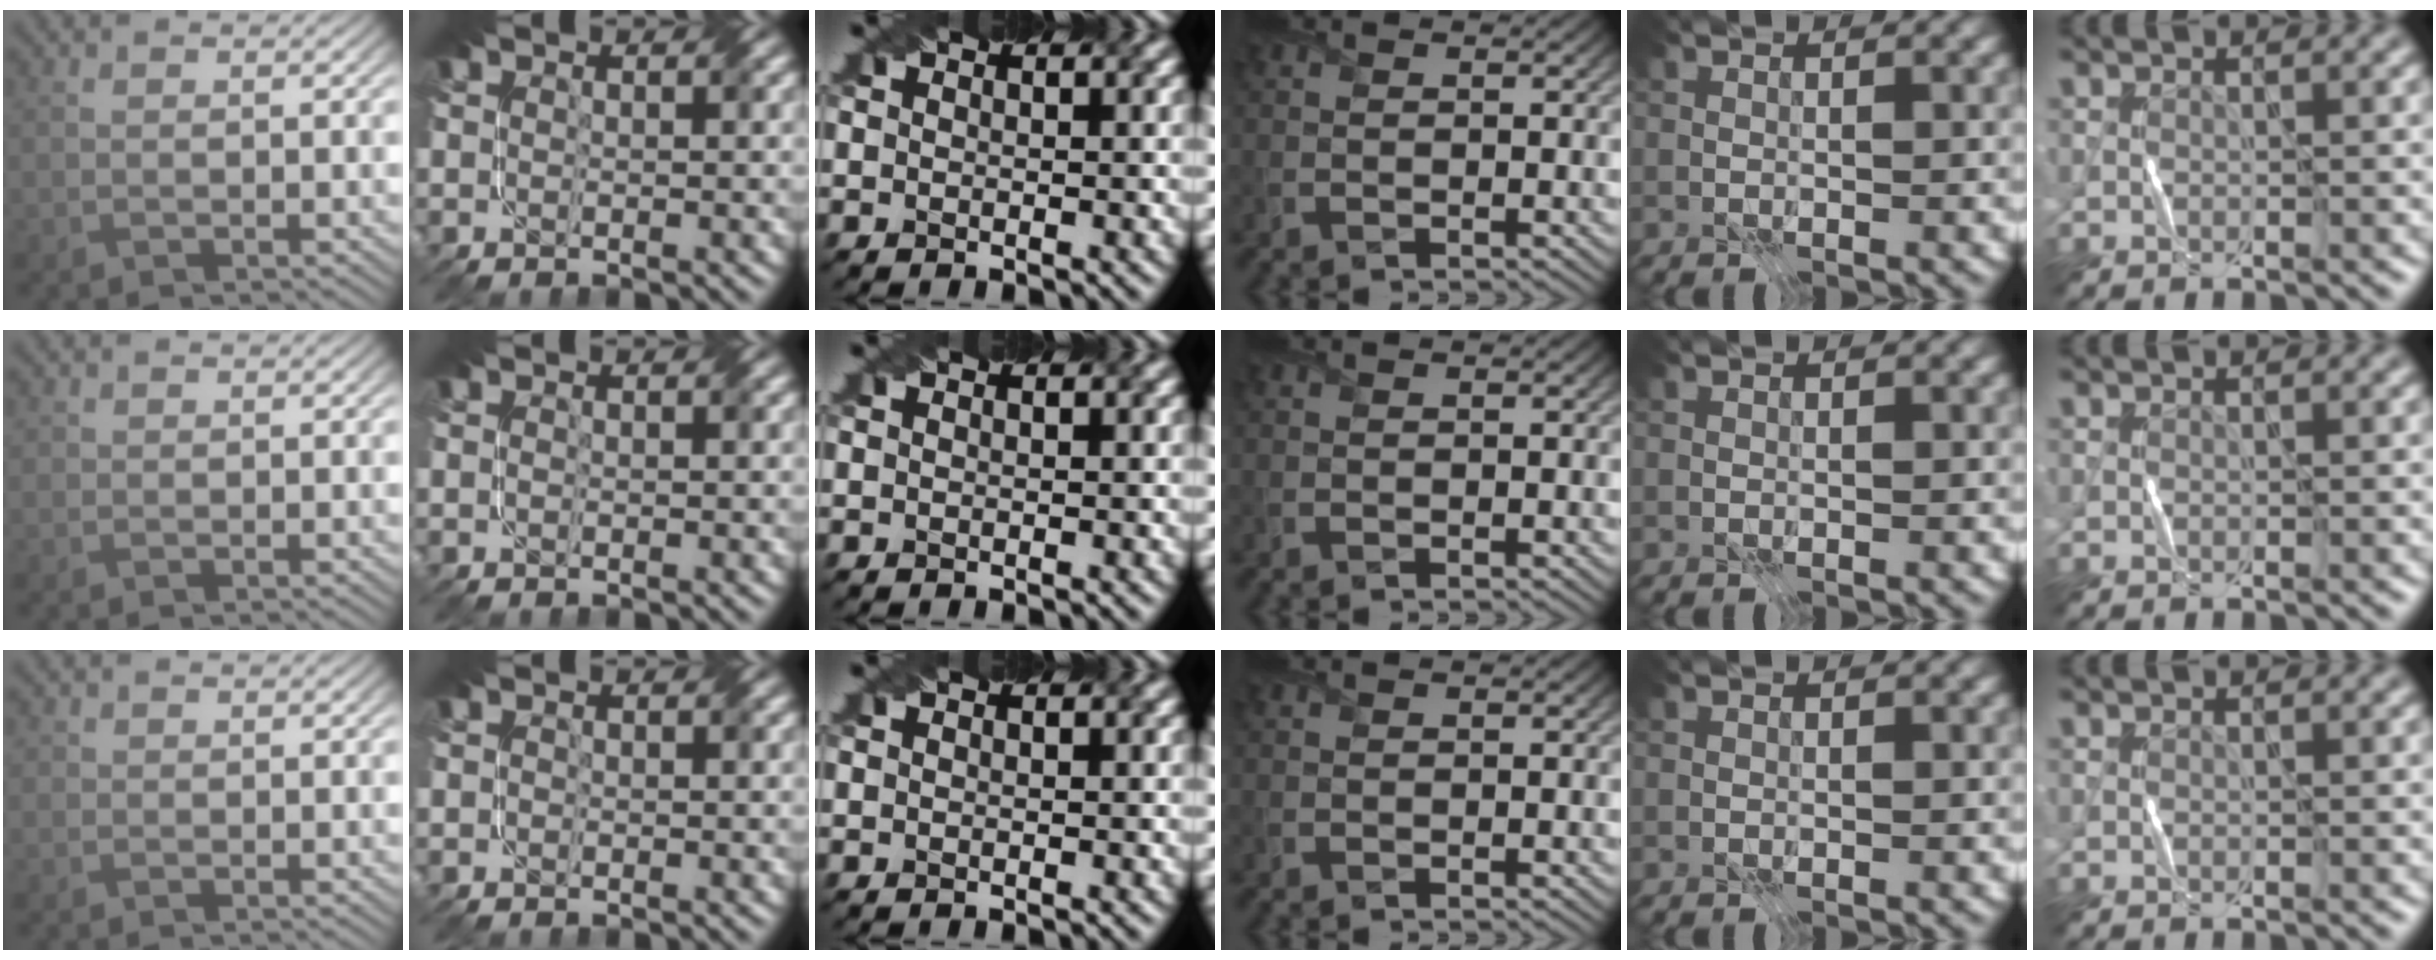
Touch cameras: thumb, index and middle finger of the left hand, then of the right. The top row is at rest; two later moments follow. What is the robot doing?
{"motion": "fold", "object": "paper"}